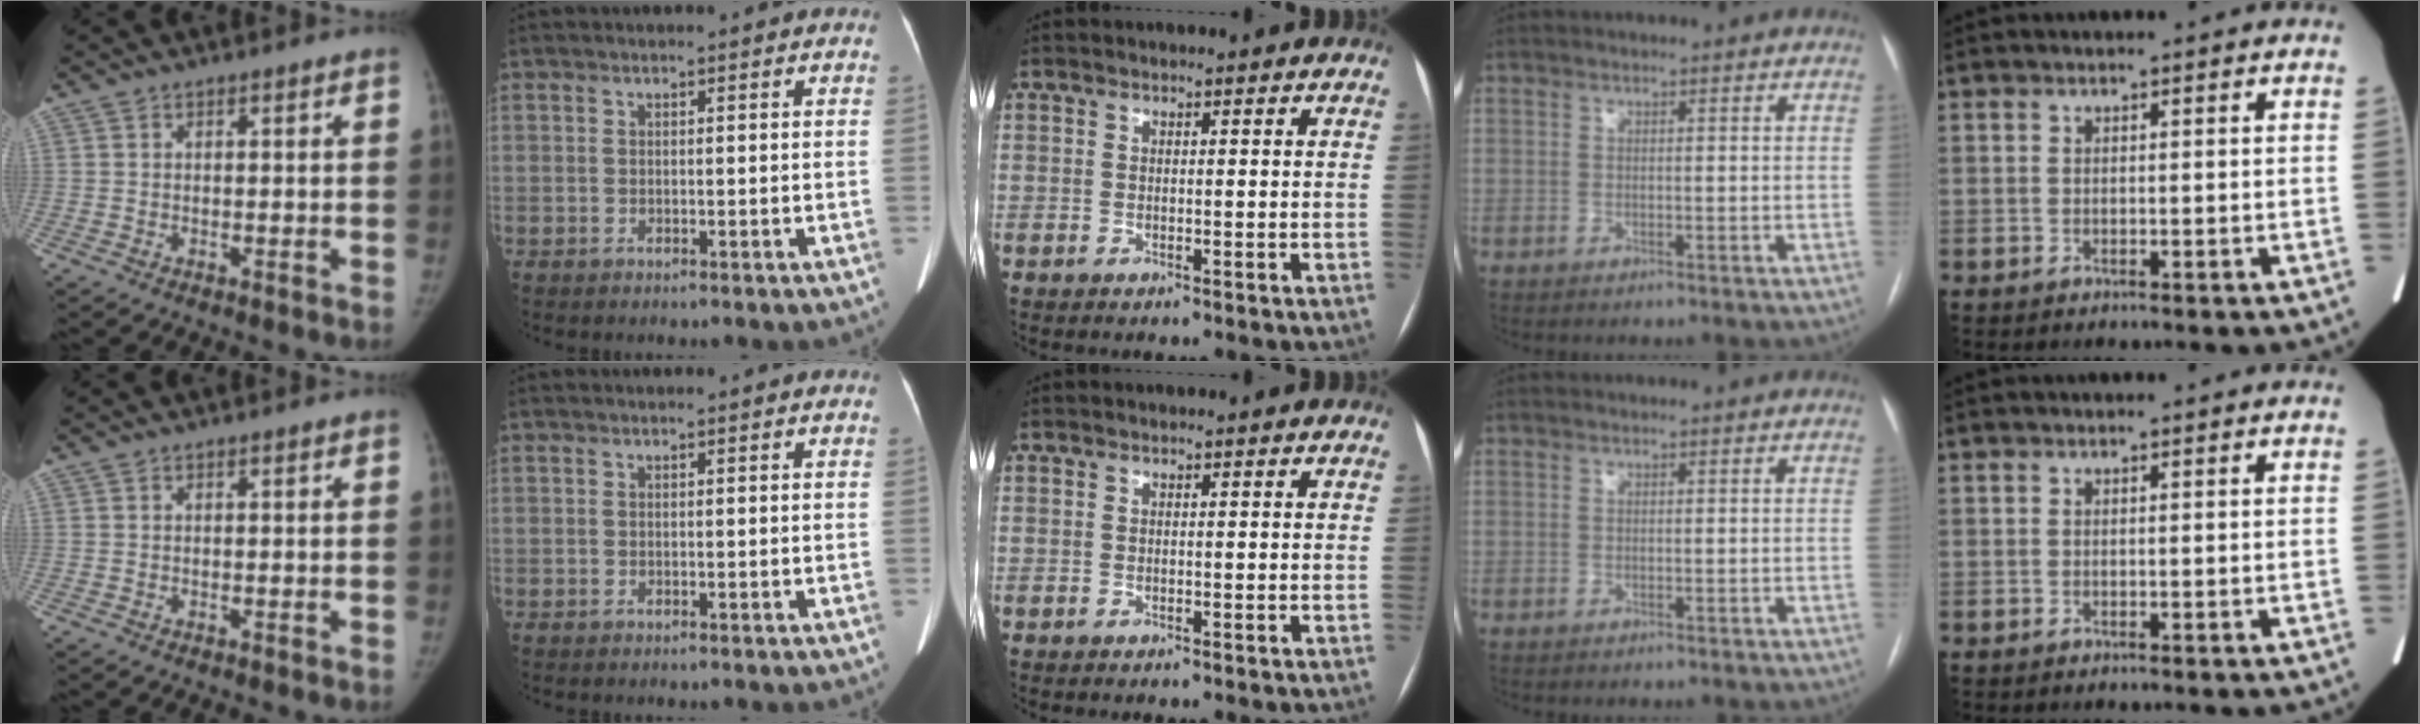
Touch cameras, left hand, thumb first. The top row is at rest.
{}